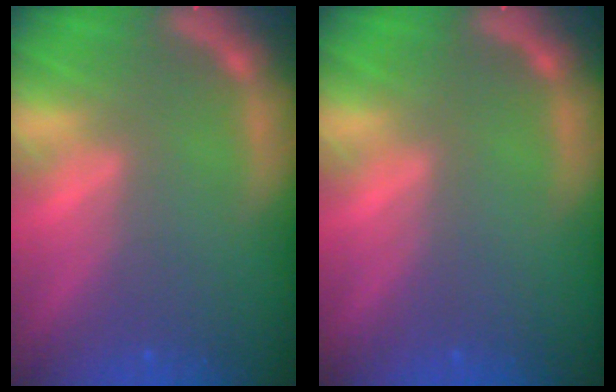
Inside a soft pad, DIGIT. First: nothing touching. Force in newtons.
{"total": 0.0}